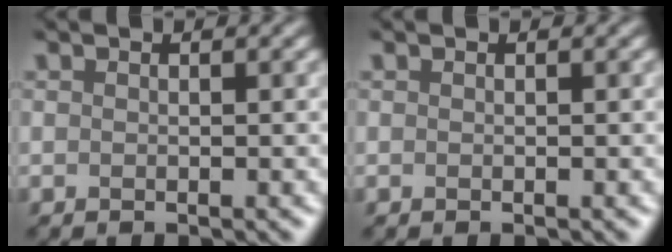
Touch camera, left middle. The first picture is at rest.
{"total": 0.0}